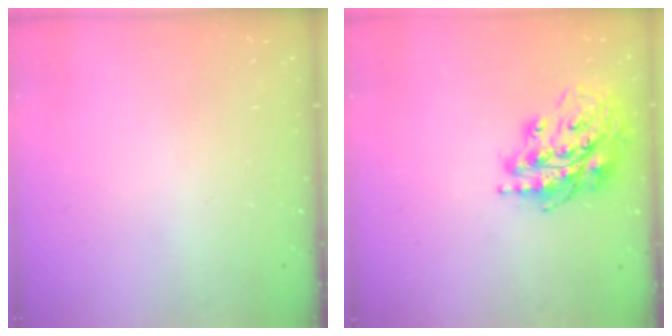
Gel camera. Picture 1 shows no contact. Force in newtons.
{"total": 17.5, "press": 17.4, "slide": 1.8}